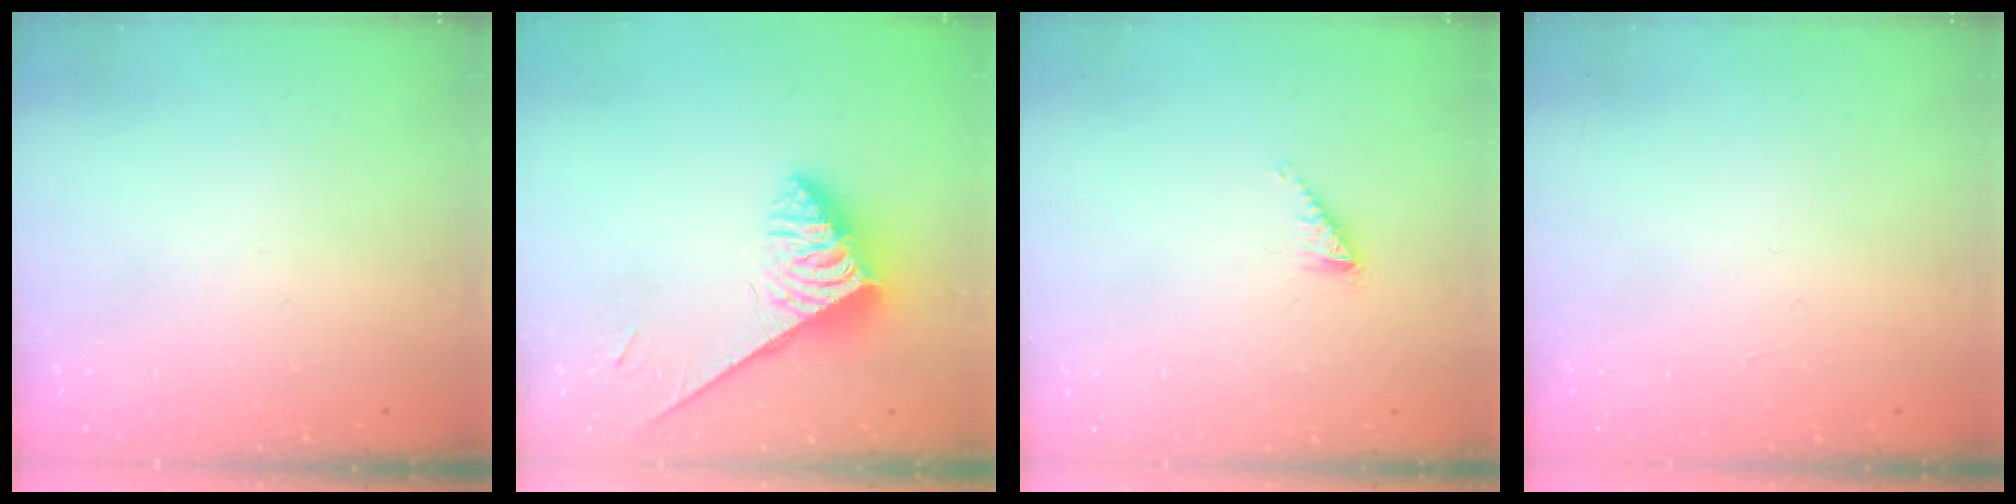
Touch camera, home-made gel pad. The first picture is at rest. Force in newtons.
{"total": 4.6, "press": 4.5, "slide": 0.7}
{"total": 0.5, "press": 0.5, "slide": 0.1}
{"total": 0.0}